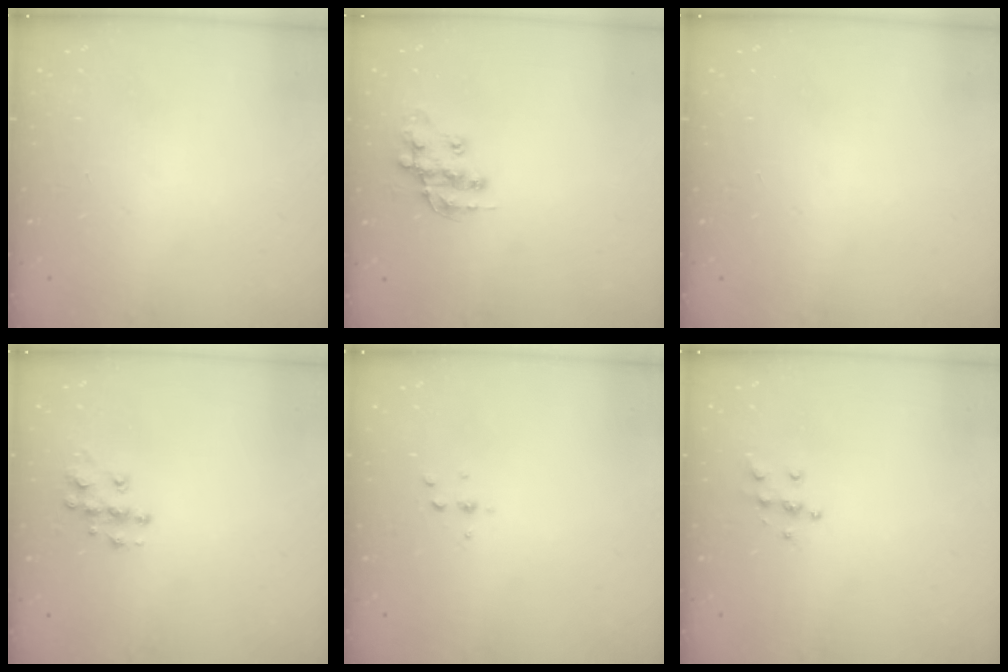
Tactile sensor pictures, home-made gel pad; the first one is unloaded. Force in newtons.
{"total": 13.0, "press": 13.0, "slide": 1.0}
{"total": 0.0}
{"total": 9.5, "press": 9.5, "slide": 0.6}
{"total": 2.5, "press": 2.4, "slide": 0.2}
{"total": 5.9, "press": 5.9, "slide": 0.5}